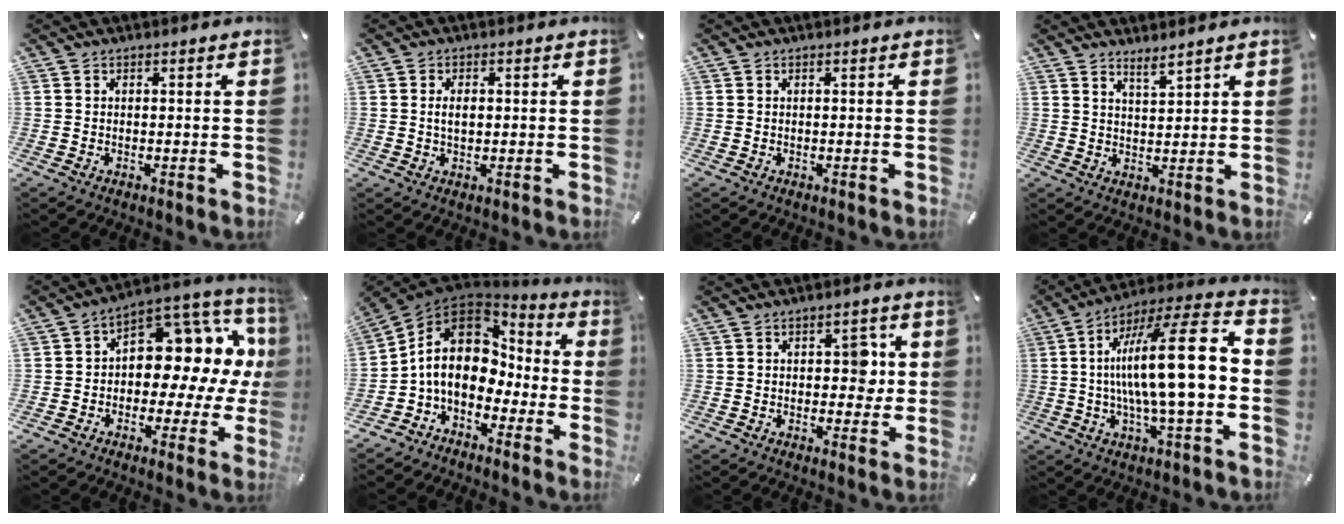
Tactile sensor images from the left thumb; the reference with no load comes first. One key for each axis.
{"total": 2.8, "fx": 0.2, "fy": 1.6, "fz": 2.3, "tx": -0.048, "ty": 0.006, "tz": 0.002}
{"total": 0.0}
{"total": 3.2, "fx": 3.1, "fy": 0.0, "fz": 1.1, "tx": -0.026, "ty": -0.019, "tz": 0.056}
{"total": 12.0, "fx": 2.8, "fy": 8.4, "fz": 8.1, "tx": -0.104, "ty": -0.042, "tz": 0.045}
{"total": 13.6, "fx": -0.3, "fy": 10.5, "fz": 8.7, "tx": -0.172, "ty": 0.007, "tz": -0.006}
{"total": 6.0, "fx": 0.5, "fy": 3.9, "fz": 4.5, "tx": -0.050, "ty": -0.003, "tz": -0.002}
{"total": 22.6, "fx": 0.4, "fy": 5.5, "fz": 21.9, "tx": -0.387, "ty": -0.005, "tz": -0.008}